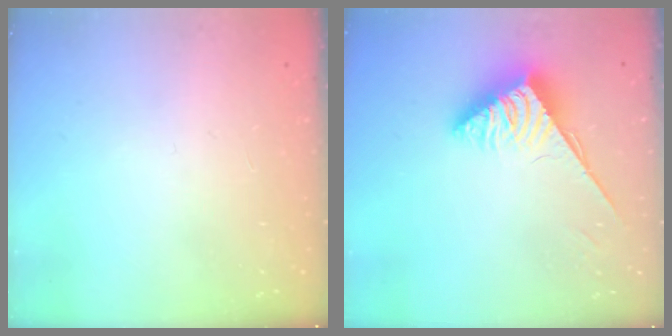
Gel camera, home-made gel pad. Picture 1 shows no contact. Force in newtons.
{"total": 3.8, "press": 3.8, "slide": 0.5}